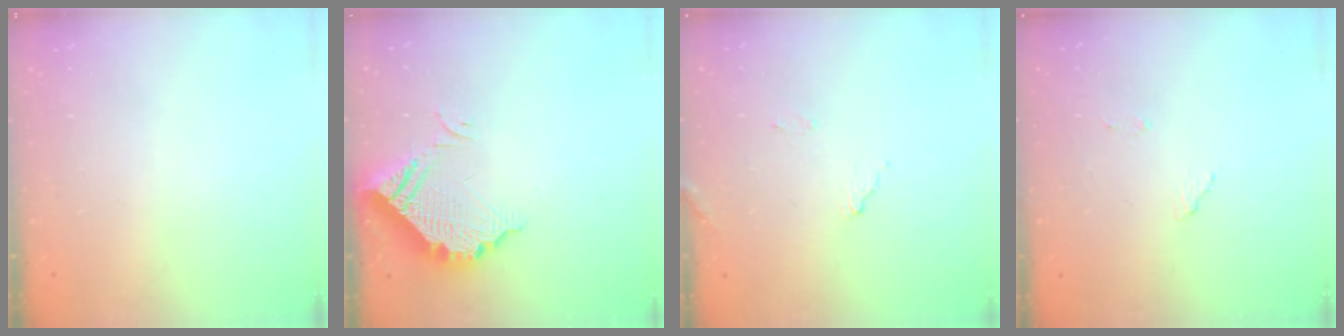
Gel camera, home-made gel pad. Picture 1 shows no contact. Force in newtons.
{"total": 11.0, "press": 11.0, "slide": 0.8}
{"total": 8.9, "press": 8.9, "slide": 0.5}
{"total": 8.3, "press": 8.3, "slide": 0.8}